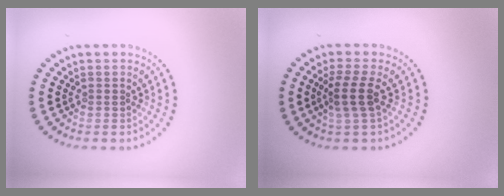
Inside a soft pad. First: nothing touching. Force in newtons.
{"total": 2.7, "press": 2.2, "slide": 1.6}